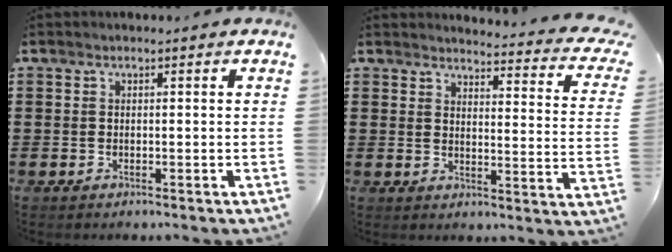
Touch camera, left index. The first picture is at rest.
{"total": 3.5, "force": [3.3, -0.2, 1.3], "torque": [-0.027, -0.032, 0.049]}